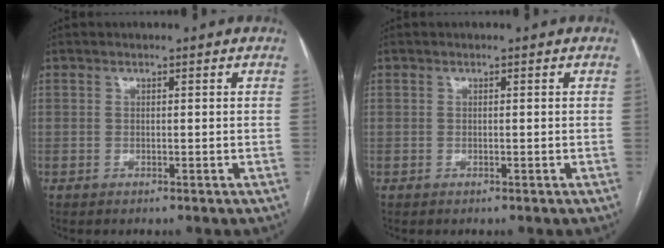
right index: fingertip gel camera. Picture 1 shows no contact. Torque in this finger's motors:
{"motor_torque": [0.00, 0.00, 0.04, 0.01]}